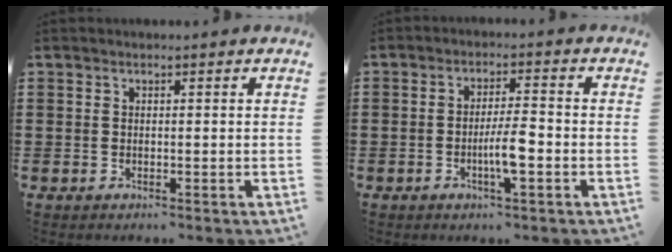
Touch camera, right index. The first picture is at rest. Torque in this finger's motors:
{"motor_torque": [1.07, 1.06, 0.38, 0.06]}